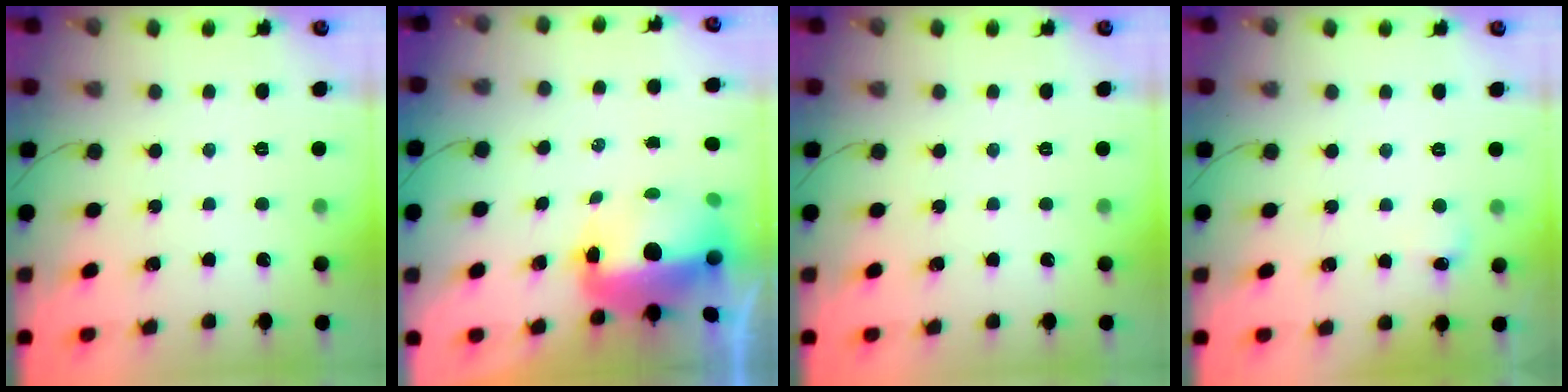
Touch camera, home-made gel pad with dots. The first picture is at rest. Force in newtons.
{"total": 11.6, "press": 11.4, "slide": 2.4}
{"total": 0.0}
{"total": 4.9, "press": 4.7, "slide": 1.5}